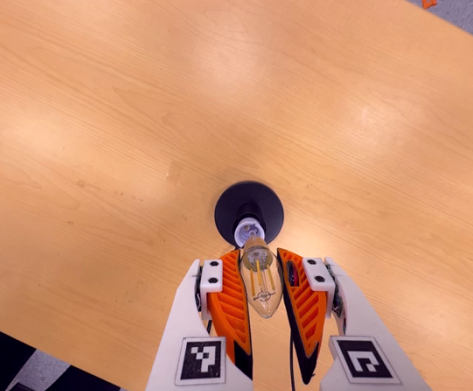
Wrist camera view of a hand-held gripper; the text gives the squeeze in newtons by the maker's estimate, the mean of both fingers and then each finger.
{"total": 21.0, "left": 23.7, "right": 18.2}